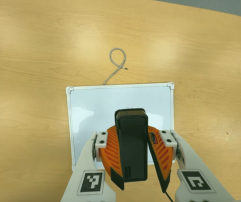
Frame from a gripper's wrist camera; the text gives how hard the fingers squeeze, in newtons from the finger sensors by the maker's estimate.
{"total": 8.9, "left": 9.5, "right": 8.3}